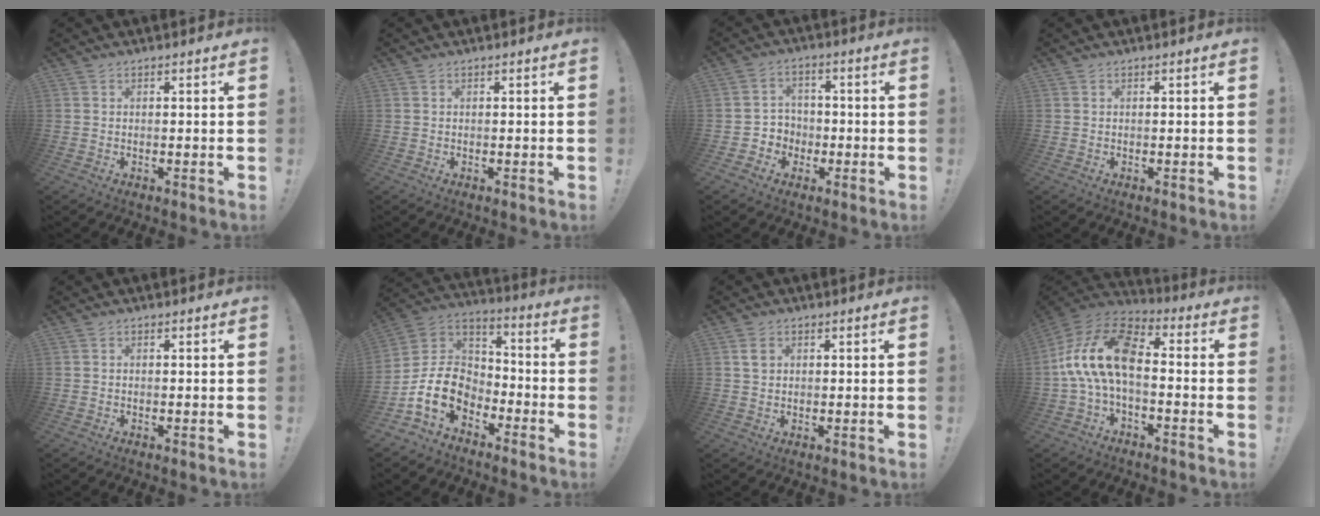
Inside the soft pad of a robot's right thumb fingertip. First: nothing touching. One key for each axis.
{"total": 0.0}
{"total": 5.0, "fx": -1.1, "fy": 4.8, "fz": 0.8, "tx": -0.018, "ty": 0.009, "tz": -0.020}
{"total": 0.0}
{"total": 0.0}
{"total": 15.0, "fx": -6.9, "fy": 10.4, "fz": 8.3, "tx": -0.159, "ty": 0.030, "tz": -0.119}
{"total": 2.4, "fx": 0.9, "fy": 1.9, "fz": 1.0, "tx": -0.004, "ty": -0.002, "tz": 0.013}
{"total": 17.0, "fx": 0.6, "fy": 9.2, "fz": 14.3, "tx": -0.277, "ty": 0.019, "tz": 0.020}